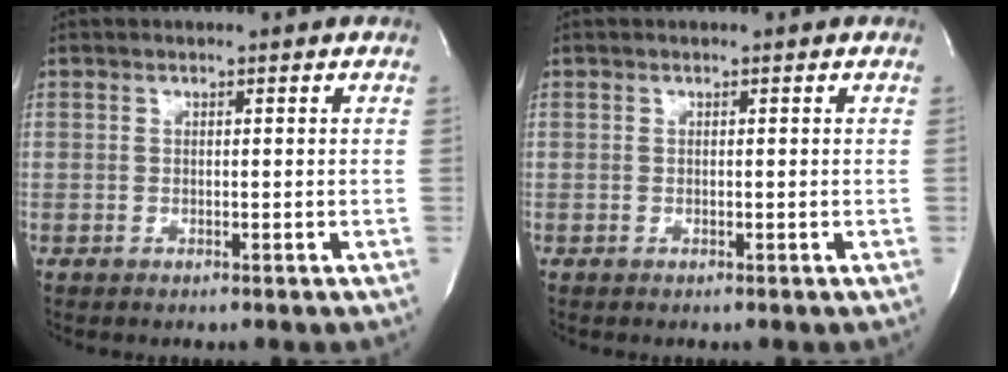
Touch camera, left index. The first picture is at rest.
{"total": 0.0}